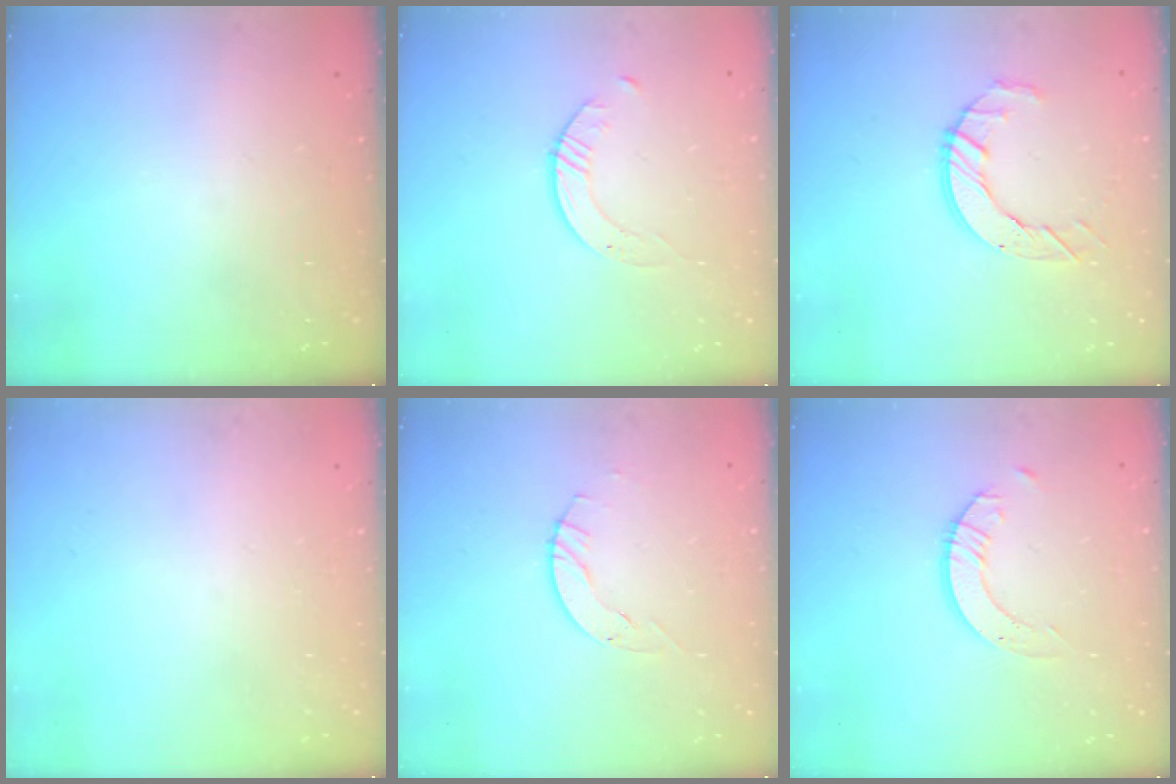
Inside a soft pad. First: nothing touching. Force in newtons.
{"total": 1.7, "press": 1.7, "slide": 0.2}
{"total": 7.4, "press": 7.4, "slide": 0.5}
{"total": 0.0}
{"total": 3.1, "press": 3.1, "slide": 0.4}
{"total": 3.3, "press": 3.3, "slide": 0.2}